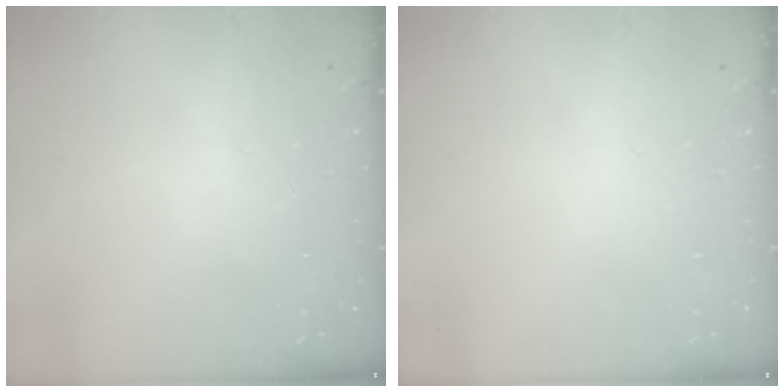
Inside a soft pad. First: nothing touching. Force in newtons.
{"total": 0.0}